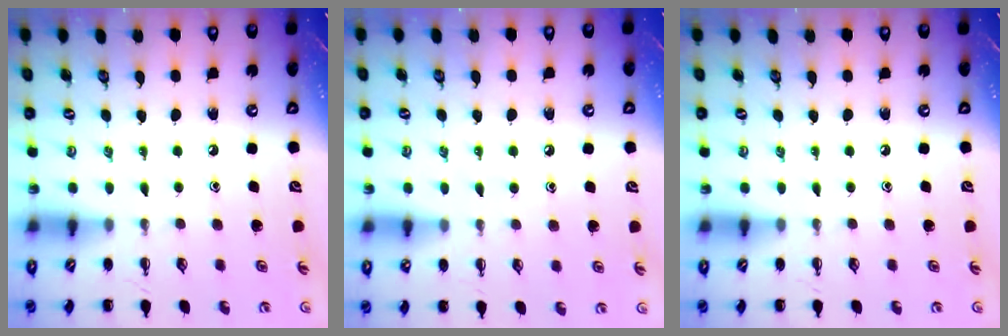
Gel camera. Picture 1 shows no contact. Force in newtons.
{"total": 4.3, "press": 4.1, "slide": 1.4}
{"total": 0.0}